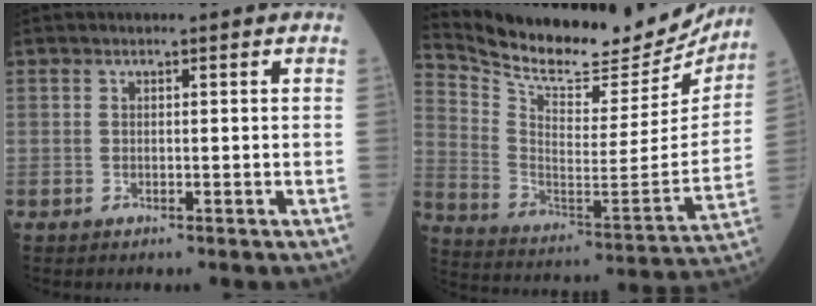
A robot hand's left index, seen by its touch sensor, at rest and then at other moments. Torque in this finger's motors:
{"motor_torque": [0.96, -1.18, 0.04, 0.02]}